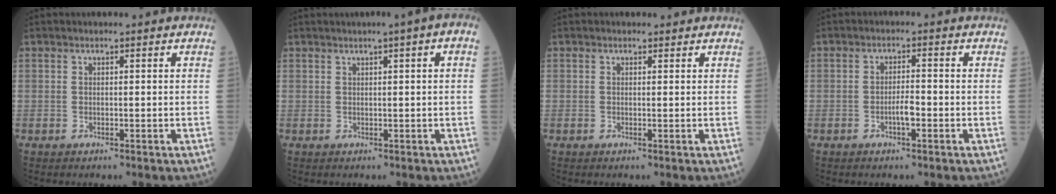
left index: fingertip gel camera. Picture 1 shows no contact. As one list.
[{"total": 3.7, "force": [1.4, 0.0, 3.4], "torque": [-0.046, 0.010, 0.016]}, {"total": 0.6, "force": [0.4, 0.4, 0.0], "torque": [-0.005, -0.006, 0.002]}, {"total": 2.3, "force": [-1.1, 0.4, 1.9], "torque": [-0.031, -0.001, -0.022]}]